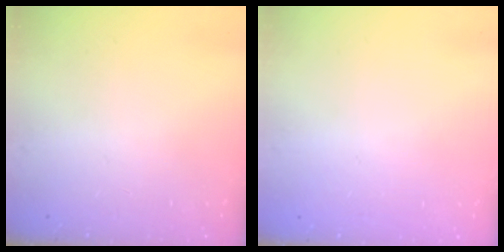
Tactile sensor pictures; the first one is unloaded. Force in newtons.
{"total": 0.0}